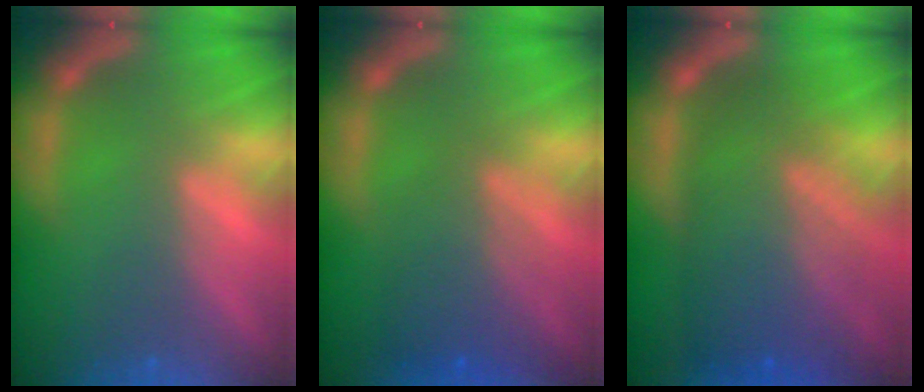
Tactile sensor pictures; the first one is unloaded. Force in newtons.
{"total": 4.5}
{"total": 9.5}